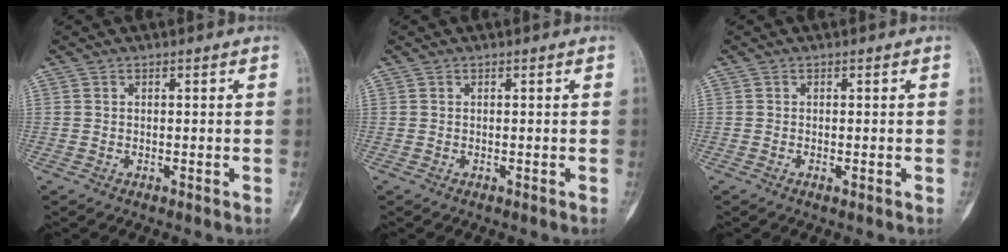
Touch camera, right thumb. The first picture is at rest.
{"total": 0.0}
{"total": 0.7, "force": [-0.2, 0.2, 0.6], "torque": [-0.008, -0.001, -0.005]}